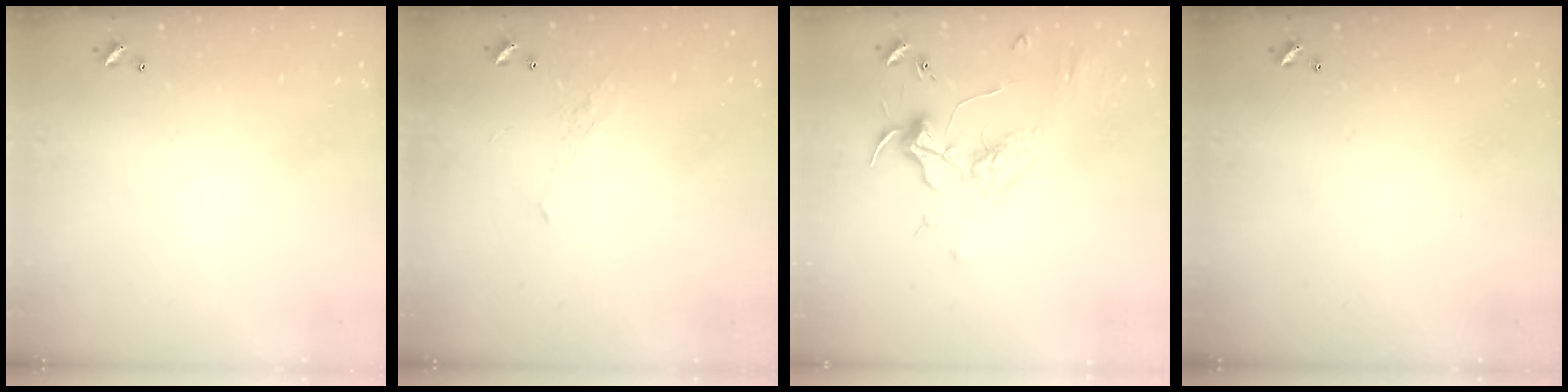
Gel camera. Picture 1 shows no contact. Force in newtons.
{"total": 1.1, "press": 0.8, "slide": 0.7}
{"total": 1.8, "press": 1.6, "slide": 0.7}
{"total": 0.0}